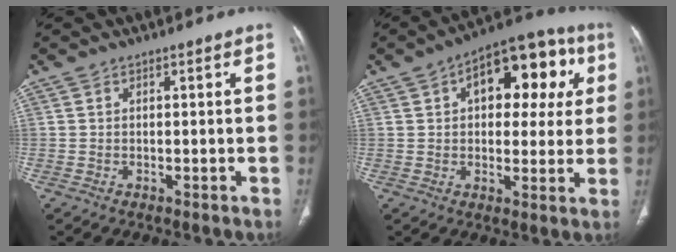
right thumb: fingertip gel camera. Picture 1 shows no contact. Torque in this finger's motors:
{"motor_torque": [0.51, 3.02, 1.55, -0.01, 0.08]}